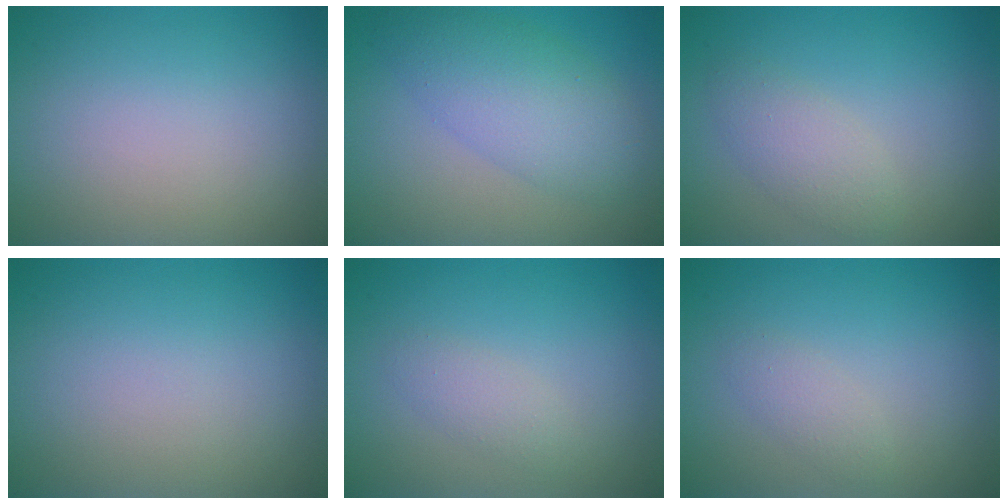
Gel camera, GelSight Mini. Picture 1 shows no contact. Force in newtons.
{"total": 5.6, "press": 5.6, "slide": 0.0}
{"total": 2.4, "press": 2.4, "slide": 0.1}
{"total": 0.0}
{"total": 1.5, "press": 1.5, "slide": 0.0}
{"total": 1.3, "press": 1.3, "slide": 0.1}